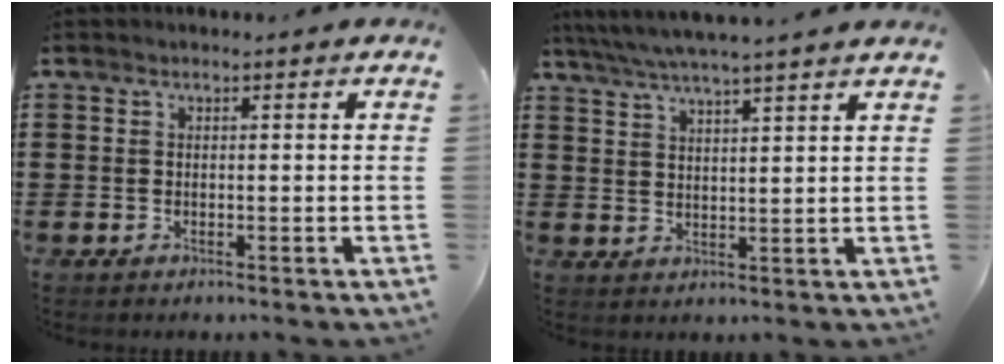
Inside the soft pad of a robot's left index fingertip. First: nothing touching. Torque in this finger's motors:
{"motor_torque": [1.04, -1.10, 0.32, 0.19]}